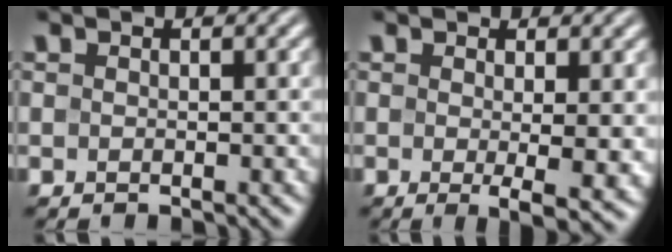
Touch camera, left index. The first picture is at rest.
{"total": 4.3, "force": [-0.4, 0.8, 4.2], "torque": [-0.063, -0.014, -0.001]}